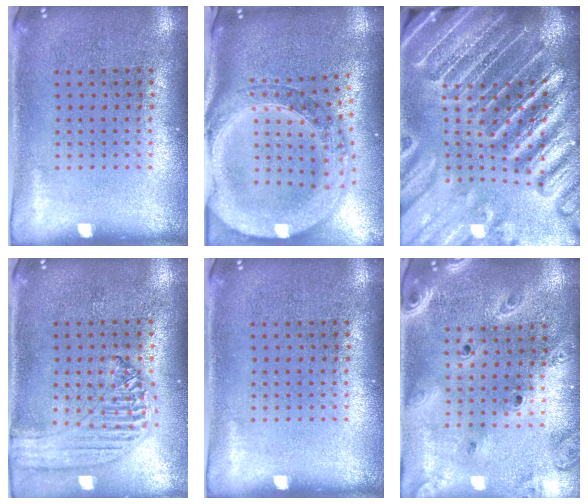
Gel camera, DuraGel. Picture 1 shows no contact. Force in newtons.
{"total": 3.8, "press": 2.9, "slide": 2.4}
{"total": 4.7, "press": 4.3, "slide": 1.9}
{"total": 1.3, "press": 1.3, "slide": 0.2}
{"total": 0.0}
{"total": 2.7, "press": 2.3, "slide": 1.3}